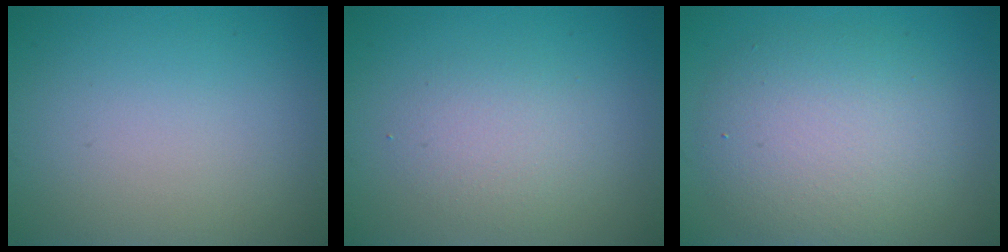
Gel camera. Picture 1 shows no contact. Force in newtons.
{"total": 2.4, "press": 2.4, "slide": 0.3}
{"total": 6.0, "press": 6.0, "slide": 0.6}